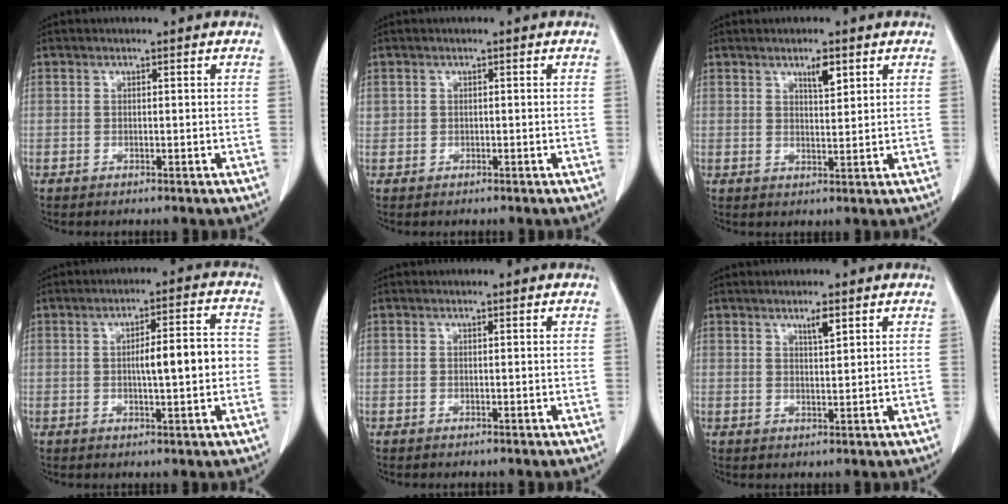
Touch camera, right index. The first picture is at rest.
{"total": 0.8, "force": [0.3, 0.7, 0.1], "torque": [0.007, 0.007, 0.003]}
{"total": 3.4, "force": [2.1, 0.8, 2.6], "torque": [-0.044, -0.004, 0.036]}
{"total": 7.8, "force": [-0.3, 1.3, 7.7], "torque": [-0.115, 0.016, -0.002]}
{"total": 0.0}
{"total": 2.6, "force": [1.7, 0.3, 1.9], "torque": [-0.035, -0.004, 0.030]}